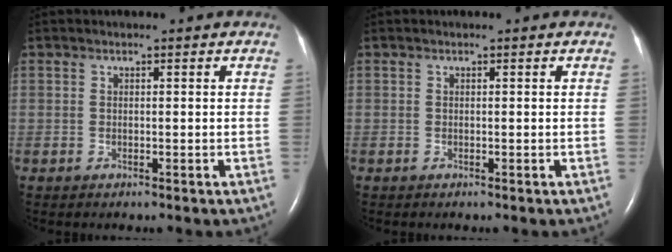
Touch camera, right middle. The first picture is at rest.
{"total": 0.0}